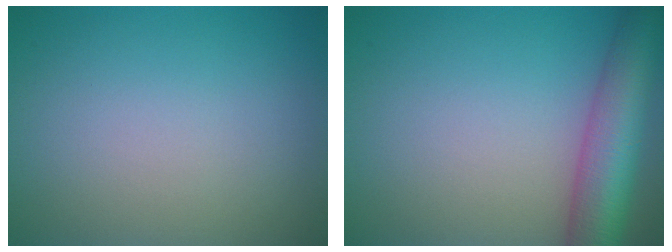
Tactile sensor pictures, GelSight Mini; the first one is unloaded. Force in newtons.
{"total": 7.8, "press": 7.8, "slide": 0.4}